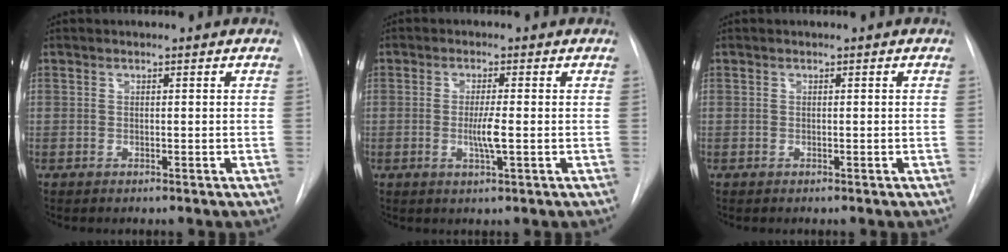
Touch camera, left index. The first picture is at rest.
{"total": 3.3, "force": [-0.4, 0.0, 3.3], "torque": [-0.065, -0.006, -0.008]}
{"total": 0.0}